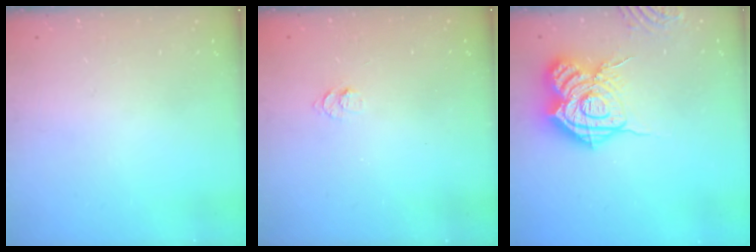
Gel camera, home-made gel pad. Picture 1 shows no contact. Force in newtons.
{"total": 5.8, "press": 5.7, "slide": 0.8}
{"total": 20.0, "press": 19.9, "slide": 2.2}